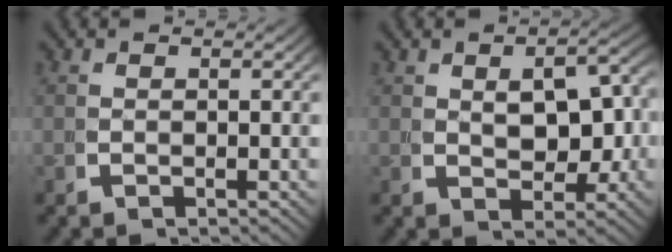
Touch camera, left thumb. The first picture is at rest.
{"total": 4.1, "force": [0.5, 2.6, 3.2], "torque": [-0.044, -0.014, 0.025]}